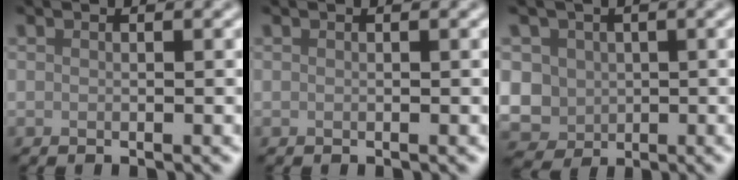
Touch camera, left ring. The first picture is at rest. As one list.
[{"total": 0.0}, {"total": 6.4, "force": [-0.5, 5.9, 2.3], "torque": [-0.042, 0.010, -0.032]}]